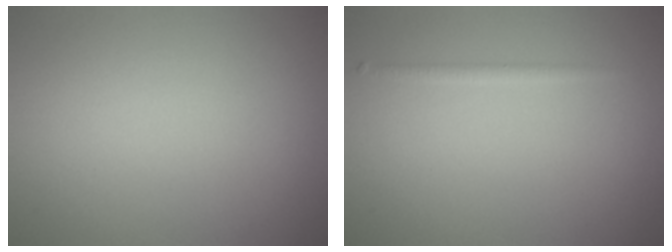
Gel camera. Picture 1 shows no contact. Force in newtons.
{"total": 1.1, "press": 1.1, "slide": 0.0}